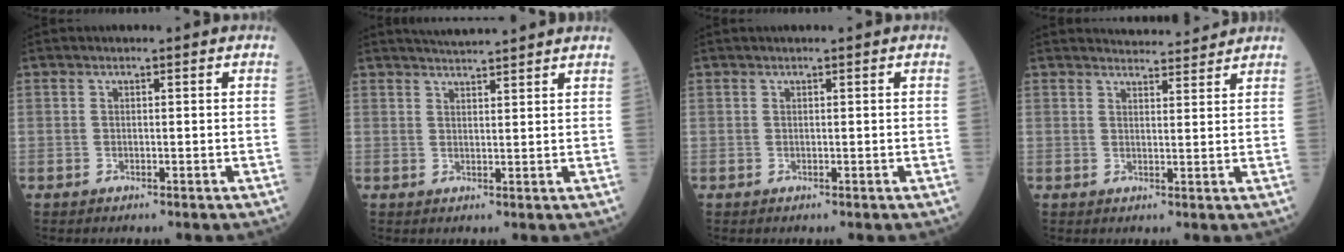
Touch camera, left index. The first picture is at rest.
{"total": 5.5, "force": [5.2, -0.4, 1.7], "torque": [-0.029, 0.023, 0.074]}
{"total": 1.0, "force": [0.9, -0.1, 0.4], "torque": [-0.006, 0.018, 0.019]}
{"total": 6.6, "force": [6.5, 0.5, 0.8], "torque": [-0.012, 0.012, 0.081]}